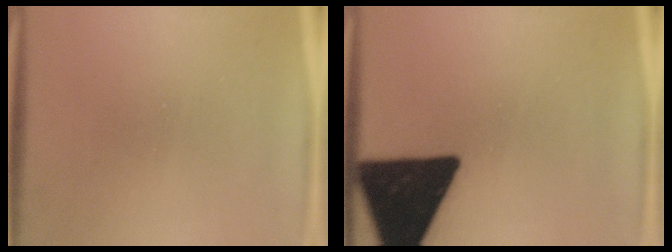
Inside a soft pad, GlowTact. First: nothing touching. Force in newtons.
{"total": 18.0}